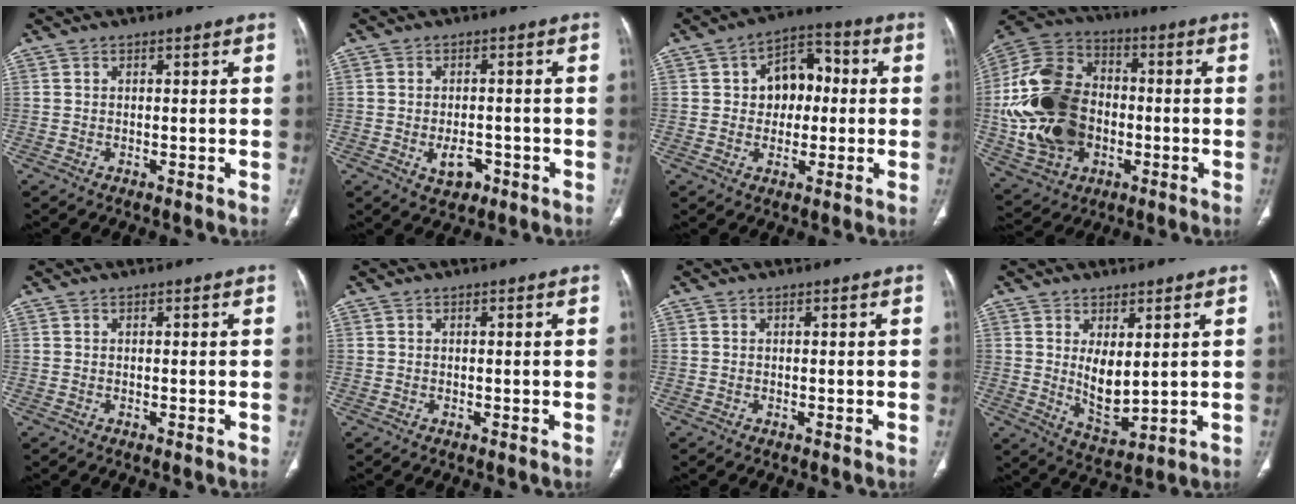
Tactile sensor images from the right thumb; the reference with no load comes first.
{"total": 4.2, "force": [-1.5, 2.7, 2.8], "torque": [-0.033, 0.008, -0.017]}
{"total": 10.0, "force": [0.8, 7.3, 6.8], "torque": [-0.061, 0.027, 0.008]}
{"total": 23.3, "force": [-2.5, 17.2, 15.5], "torque": [-0.299, 0.019, -0.037]}
{"total": 0.0}
{"total": 0.0}
{"total": 0.0}
{"total": 7.1, "force": [1.7, 3.3, 6.0], "torque": [-0.086, -0.029, 0.046]}